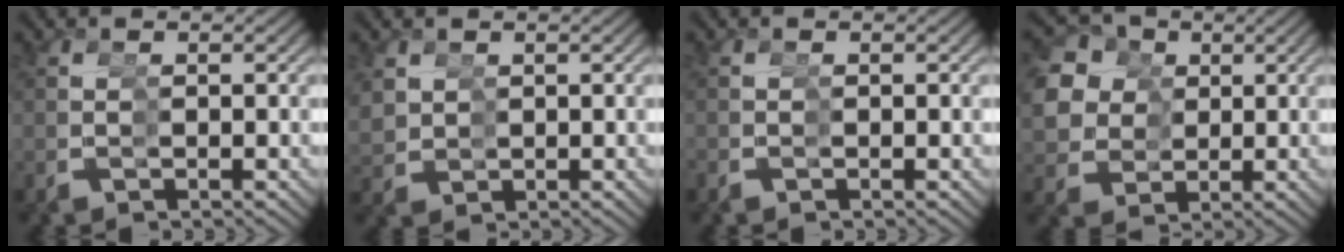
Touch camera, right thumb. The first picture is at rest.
{"total": 2.4, "force": [1.8, 1.6, -0.2], "torque": [-0.006, -0.004, 0.039]}
{"total": 0.5, "force": [-0.3, 0.4, 0.2], "torque": [-0.005, -0.004, -0.004]}
{"total": 10.6, "force": [3.7, 9.0, 4.2], "torque": [-0.096, -0.001, 0.055]}